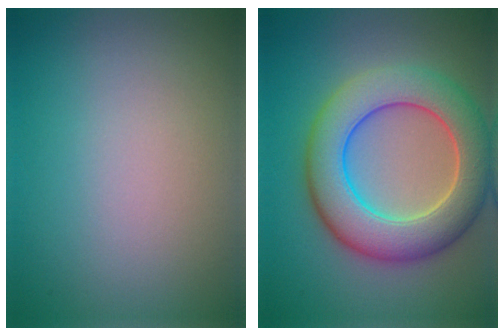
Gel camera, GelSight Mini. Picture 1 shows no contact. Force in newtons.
{"total": 8.8, "press": 8.8, "slide": 0.2}